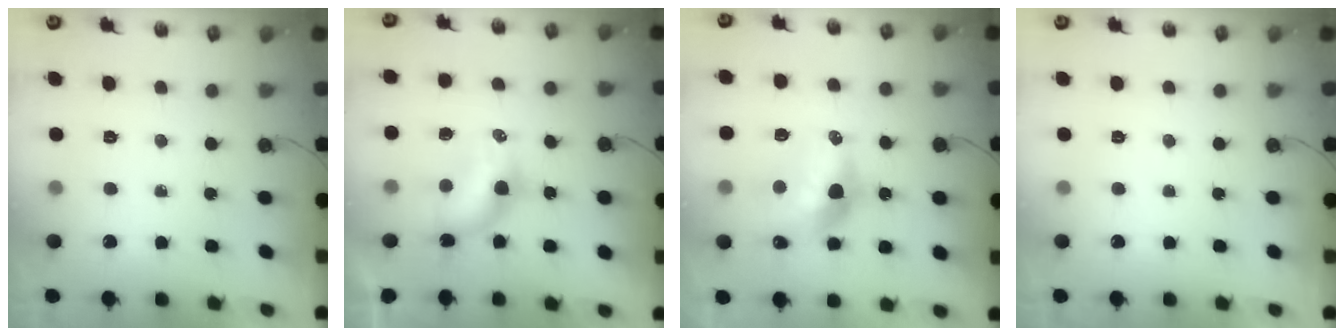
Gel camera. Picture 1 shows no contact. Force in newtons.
{"total": 6.5, "press": 6.5, "slide": 0.2}
{"total": 14.1, "press": 14.1, "slide": 0.8}
{"total": 0.0}